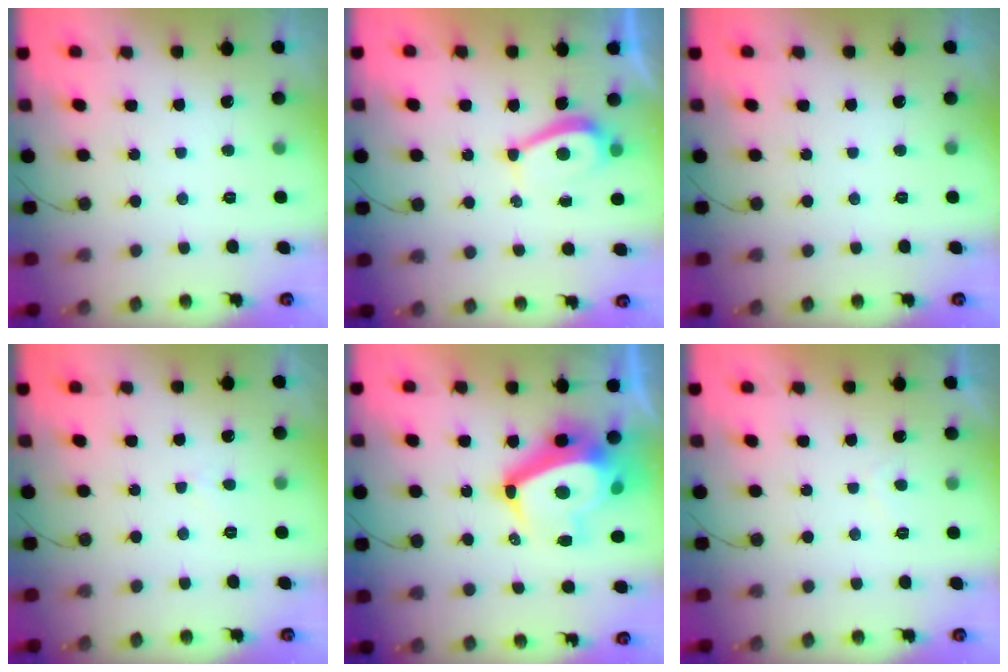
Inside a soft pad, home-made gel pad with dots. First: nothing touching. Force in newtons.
{"total": 5.0, "press": 5.0, "slide": 0.7}
{"total": 0.0}
{"total": 2.3, "press": 2.3, "slide": 0.3}
{"total": 13.9, "press": 13.4, "slide": 3.8}
{"total": 0.9, "press": 0.7, "slide": 0.5}